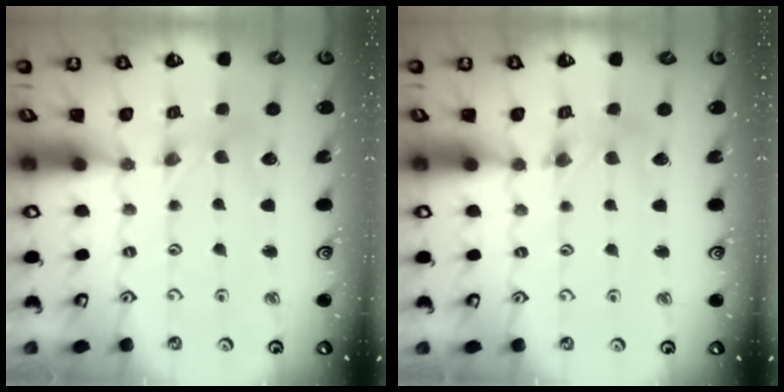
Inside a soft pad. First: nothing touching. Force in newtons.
{"total": 2.0, "press": 2.0, "slide": 0.3}